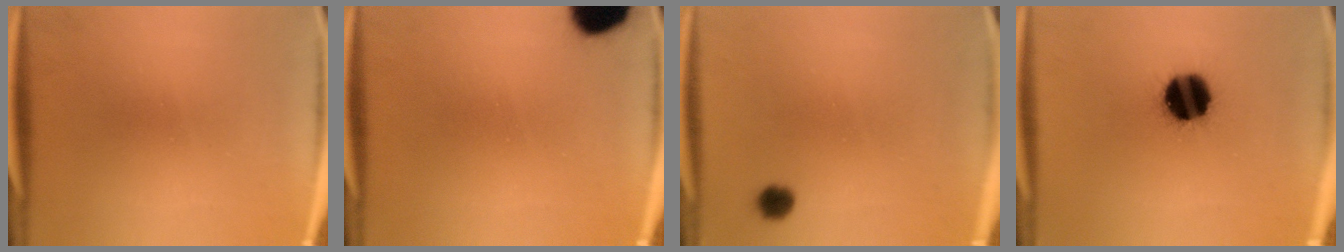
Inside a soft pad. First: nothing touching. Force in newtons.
{"total": 11.6}
{"total": 2.6}
{"total": 14.5}